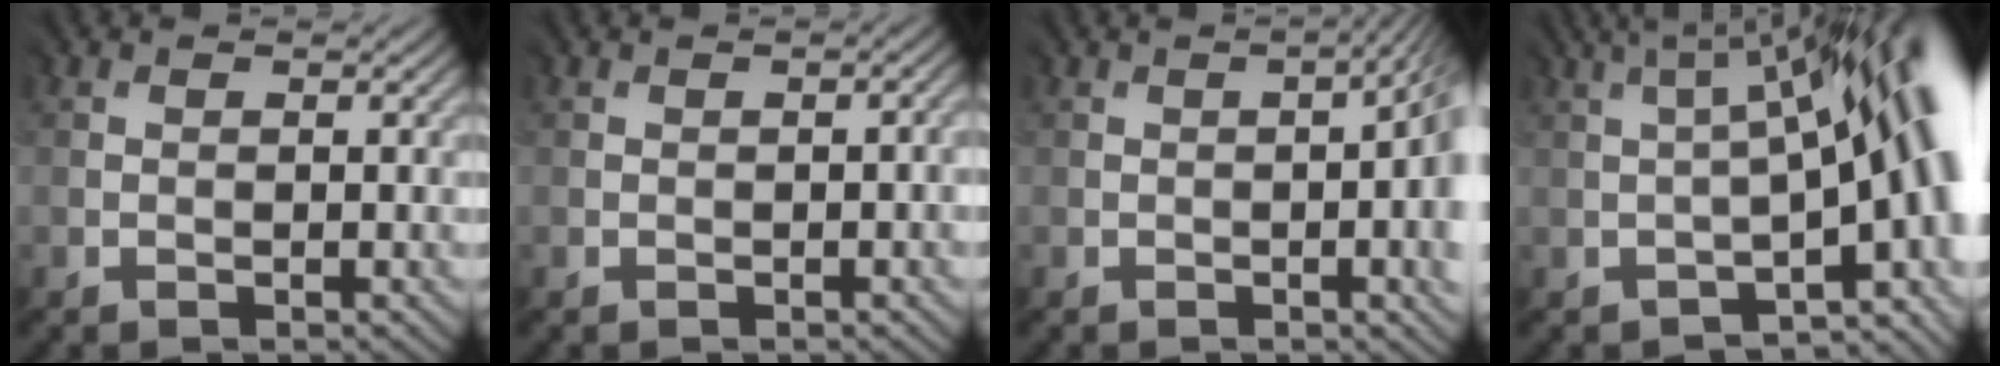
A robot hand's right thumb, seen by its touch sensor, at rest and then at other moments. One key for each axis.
{"total": 1.5, "fx": -0.5, "fy": 0.3, "fz": 1.3, "tx": -0.019, "ty": -0.001, "tz": -0.005}
{"total": 8.7, "fx": -1.1, "fy": 3.3, "fz": 8.0, "tx": -0.093, "ty": -0.006, "tz": -0.008}
{"total": 13.5, "fx": -0.5, "fy": 5.2, "fz": 12.5, "tx": -0.139, "ty": 0.005, "tz": 0.013}